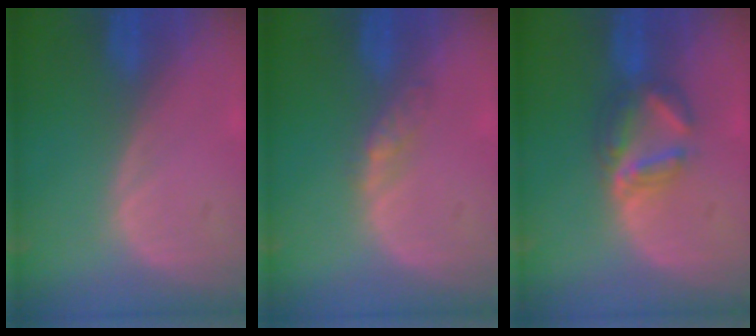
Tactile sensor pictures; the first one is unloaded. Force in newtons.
{"total": 2.6, "press": 2.3, "slide": 1.3}
{"total": 5.9, "press": 5.4, "slide": 2.3}